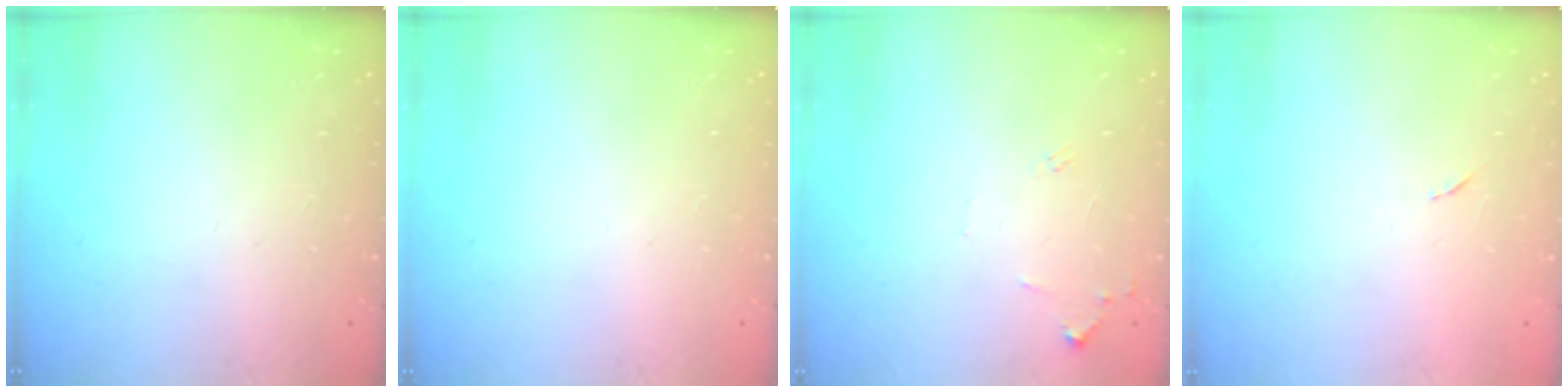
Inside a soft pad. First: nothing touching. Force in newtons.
{"total": 0.0}
{"total": 6.3, "press": 6.3, "slide": 0.8}
{"total": 3.5, "press": 3.3, "slide": 1.2}